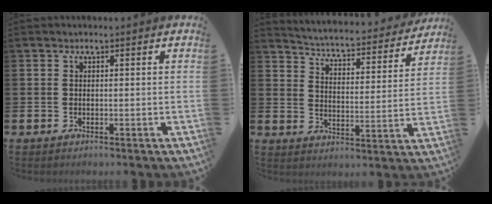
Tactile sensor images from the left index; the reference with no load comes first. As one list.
[{"total": 4.5, "force": [4.4, 0.4, 0.9], "torque": [-0.045, -0.042, 0.068]}]